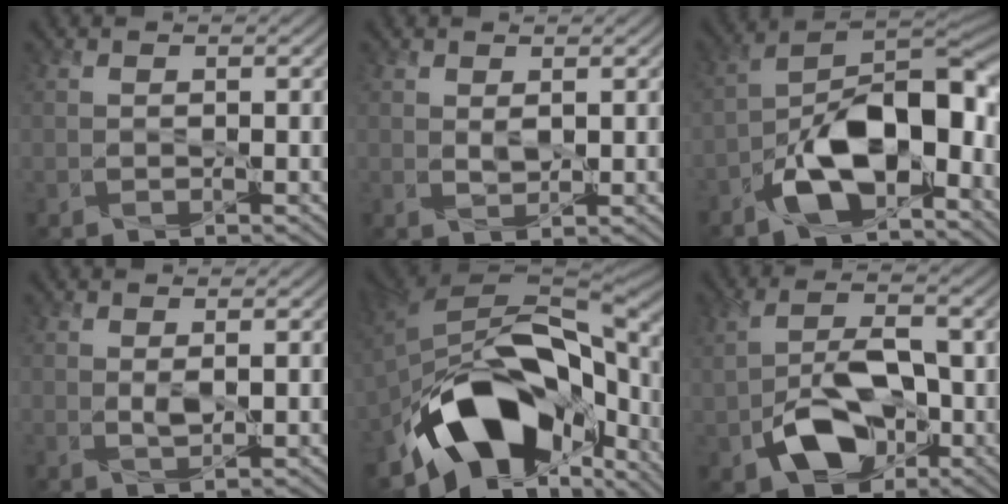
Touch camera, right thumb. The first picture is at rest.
{"total": 1.2, "force": [0.7, 0.7, 0.8], "torque": [-0.021, -0.005, 0.018]}
{"total": 12.4, "force": [-5.6, 5.9, 9.4], "torque": [-0.166, -0.003, -0.113]}
{"total": 1.2, "force": [0.5, 0.4, 1.0], "torque": [-0.025, -0.003, 0.012]}
{"total": 17.6, "force": [-7.5, 11.0, 11.5], "torque": [-0.211, -0.027, -0.112]}
{"total": 9.5, "force": [-2.7, 5.6, 7.2], "torque": [-0.141, 0.002, -0.050]}